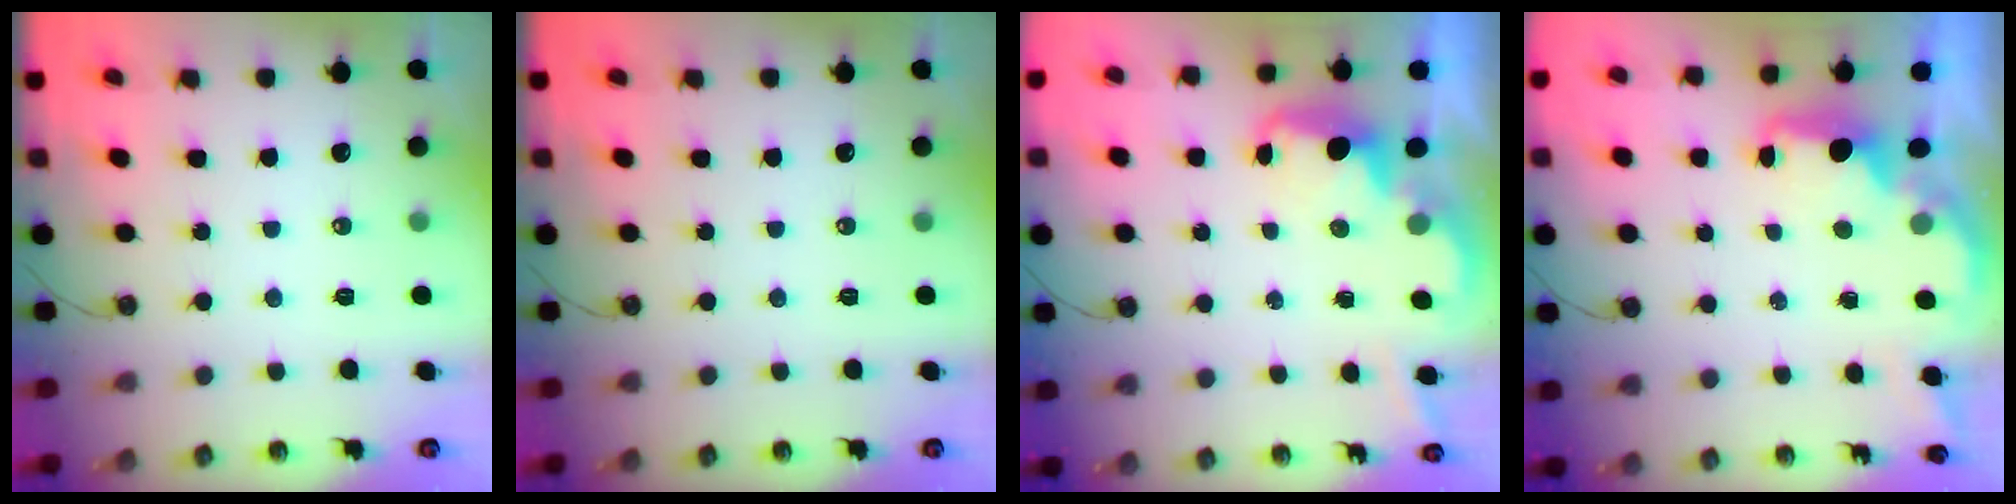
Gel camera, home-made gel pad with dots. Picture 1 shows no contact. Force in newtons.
{"total": 0.0}
{"total": 2.6, "press": 2.6, "slide": 0.4}
{"total": 2.0, "press": 2.0, "slide": 0.6}